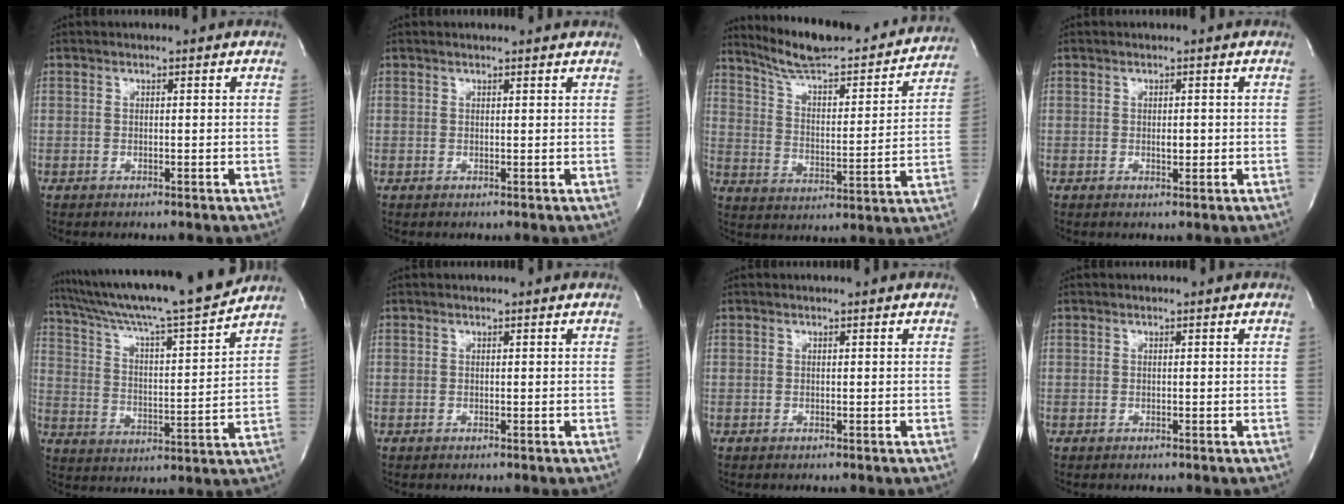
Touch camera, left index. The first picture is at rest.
{"total": 1.9, "force": [1.8, 0.2, 0.6], "torque": [-0.011, 0.010, 0.015]}
{"total": 21.5, "force": [19.2, 3.4, 9.1], "torque": [-0.133, -0.017, 0.268]}
{"total": 1.3, "force": [-0.9, 0.4, 0.8], "torque": [-0.013, -0.006, -0.012]}
{"total": 19.6, "force": [17.3, -0.9, 9.1], "torque": [-0.156, -0.024, 0.270]}
{"total": 0.0}
{"total": 0.0}
{"total": 0.0}